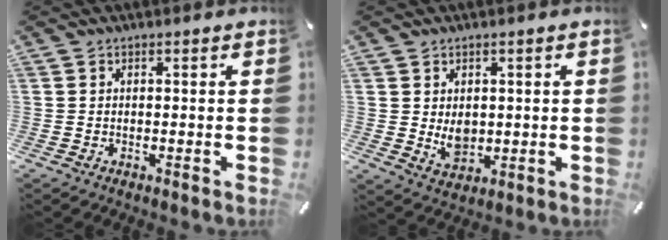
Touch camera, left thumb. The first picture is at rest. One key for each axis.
{"total": 4.8, "fx": 0.7, "fy": 3.9, "fz": 2.8, "tx": -0.037, "ty": -0.009, "tz": 0.014}